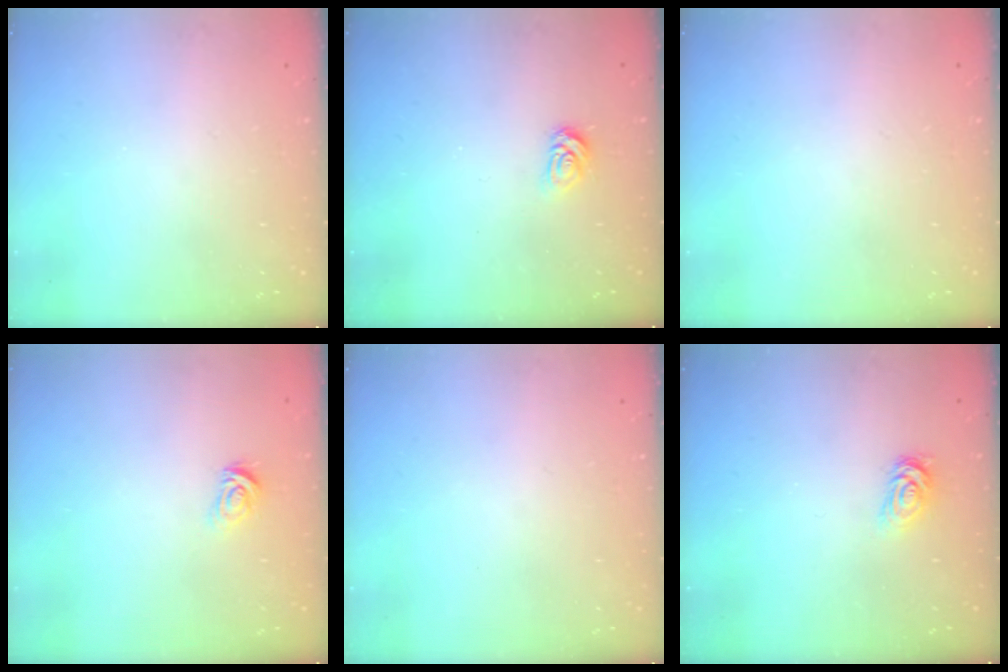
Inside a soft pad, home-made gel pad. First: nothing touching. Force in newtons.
{"total": 4.6, "press": 4.5, "slide": 0.6}
{"total": 0.0}
{"total": 2.6, "press": 2.6, "slide": 0.3}
{"total": 0.0}
{"total": 2.7, "press": 2.7, "slide": 0.4}